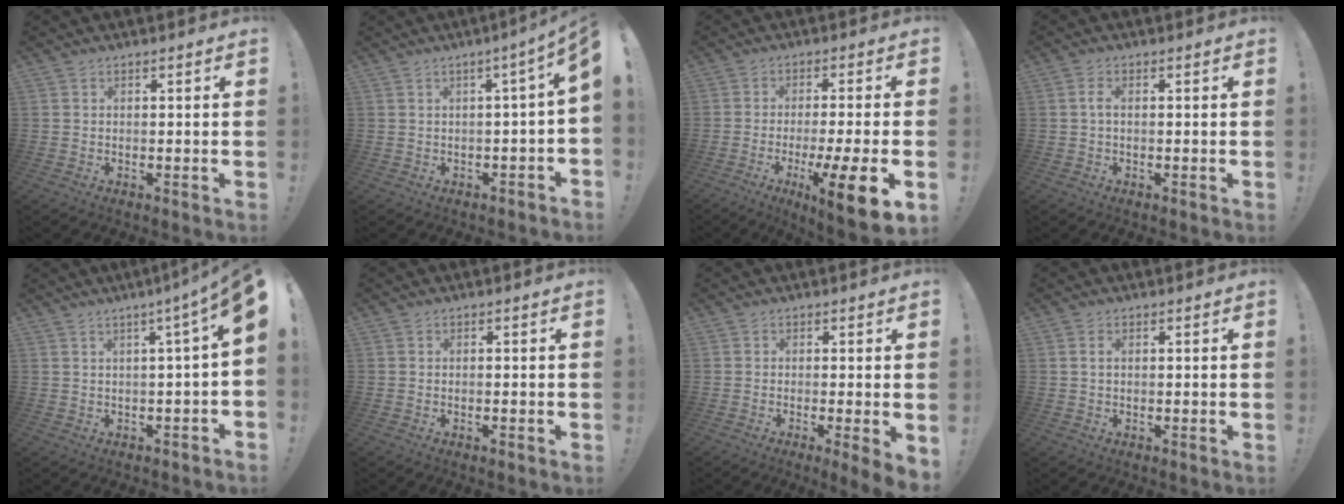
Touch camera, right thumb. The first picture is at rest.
{"total": 3.8, "force": [0.2, -0.2, 3.8], "torque": [-0.057, -0.010, 0.002]}
{"total": 13.6, "force": [-5.4, 1.0, 12.4], "torque": [-0.181, 0.021, -0.077]}
{"total": 2.2, "force": [-0.1, 0.8, 2.1], "torque": [-0.039, 0.006, -0.003]}
{"total": 6.8, "force": [1.6, -0.4, 6.5], "torque": [-0.089, -0.027, 0.023]}
{"total": 0.5, "force": [-0.3, 0.0, 0.4], "torque": [-0.007, 0.001, -0.005]}
{"total": 4.0, "force": [0.3, 0.3, 4.0], "torque": [-0.053, -0.009, 0.010]}
{"total": 1.4, "force": [0.4, 0.7, 1.1], "torque": [-0.015, 0.000, 0.006]}